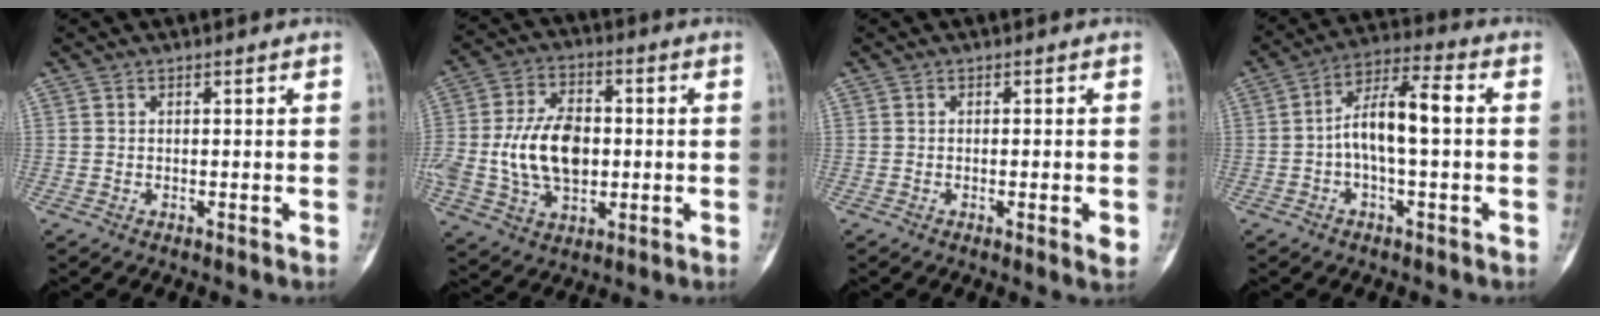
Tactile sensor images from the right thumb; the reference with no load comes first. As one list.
[{"total": 15.1, "force": [-0.5, 9.9, 11.4], "torque": [-0.196, 0.012, -0.002]}, {"total": 3.1, "force": [-0.6, 0.6, 3.0], "torque": [-0.048, -0.007, -0.009]}, {"total": 10.2, "force": [-0.1, 2.7, 9.8], "torque": [-0.194, 0.034, -0.007]}]